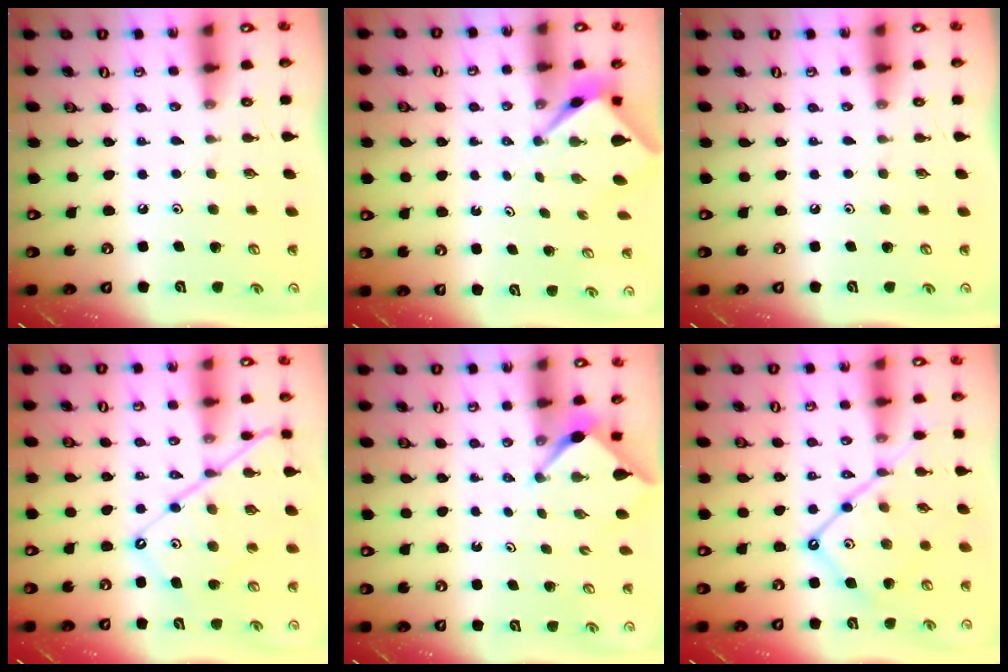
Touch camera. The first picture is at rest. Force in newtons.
{"total": 2.5, "press": 2.5, "slide": 0.2}
{"total": 0.0}
{"total": 13.8, "press": 13.7, "slide": 1.6}
{"total": 2.6, "press": 2.5, "slide": 0.3}
{"total": 13.7, "press": 13.6, "slide": 1.2}